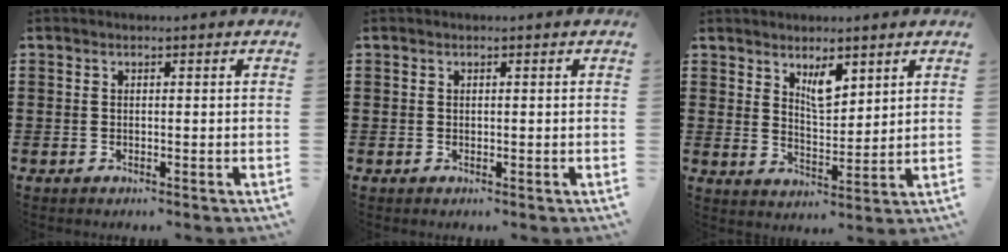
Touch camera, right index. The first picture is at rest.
{"total": 0.0}
{"total": 4.8, "force": [3.3, 1.8, 3.0], "torque": [-0.058, -0.004, 0.057]}